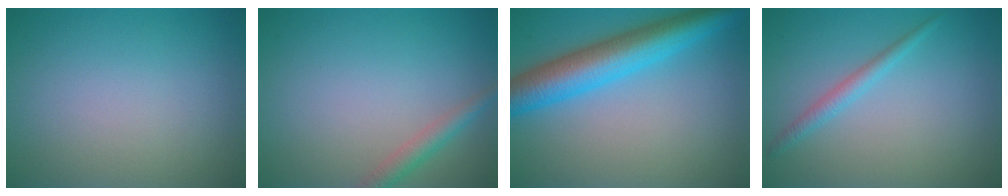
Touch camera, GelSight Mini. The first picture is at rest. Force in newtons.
{"total": 2.0, "press": 2.0, "slide": 0.1}
{"total": 7.5, "press": 7.5, "slide": 0.2}
{"total": 1.6, "press": 1.6, "slide": 0.1}